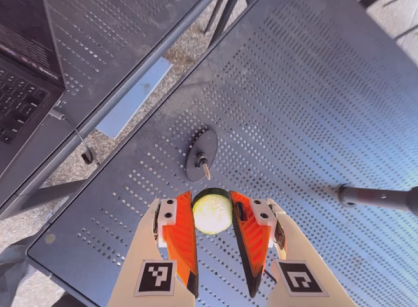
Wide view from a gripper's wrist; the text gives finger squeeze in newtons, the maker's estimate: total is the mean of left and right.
{"total": 11.2, "left": 11.7, "right": 10.7}